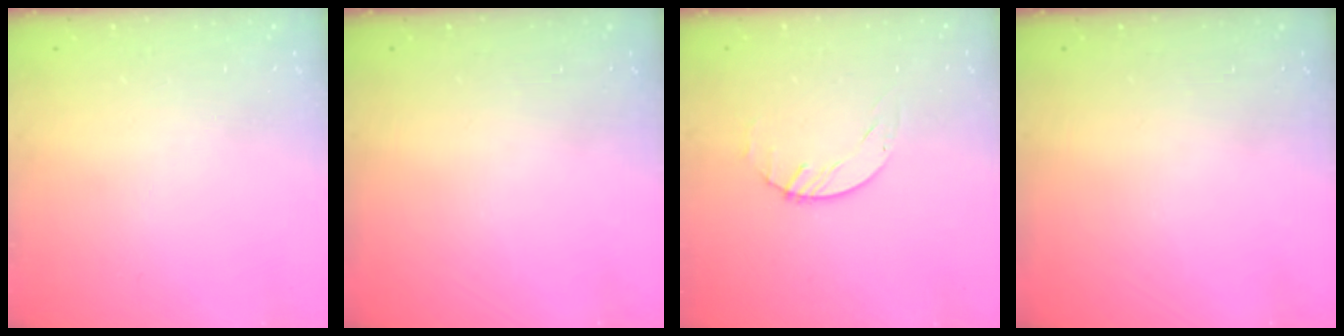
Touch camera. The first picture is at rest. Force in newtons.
{"total": 0.0}
{"total": 0.6, "press": 0.6, "slide": 0.1}
{"total": 0.0}